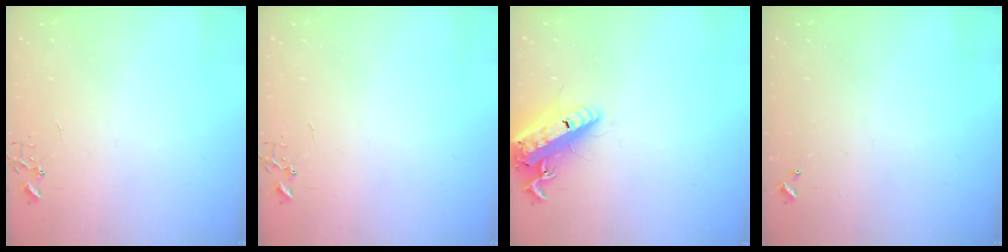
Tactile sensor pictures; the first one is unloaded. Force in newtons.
{"total": 0.0}
{"total": 17.3, "press": 17.0, "slide": 3.4}
{"total": 0.0}